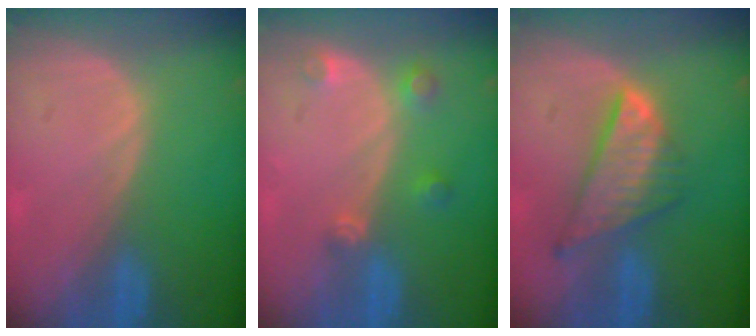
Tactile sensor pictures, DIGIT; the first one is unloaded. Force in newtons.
{"total": 3.2, "press": 2.9, "slide": 1.2}
{"total": 8.3, "press": 7.1, "slide": 4.2}